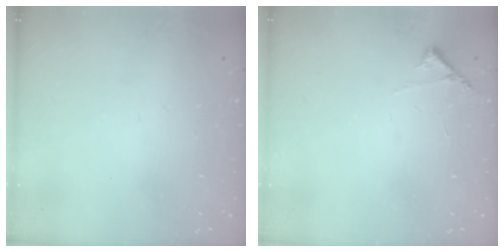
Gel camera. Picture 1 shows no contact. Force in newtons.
{"total": 5.7, "press": 5.7, "slide": 0.3}